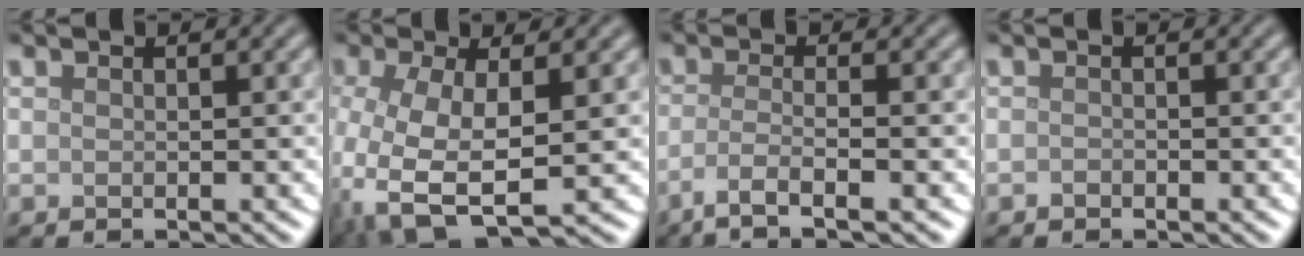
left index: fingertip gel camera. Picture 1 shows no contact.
{"total": 8.3, "force": [-1.8, 3.9, 7.1], "torque": [-0.169, -0.019, -0.033]}
{"total": 3.8, "force": [-2.0, 0.8, 3.1], "torque": [-0.054, -0.004, -0.052]}
{"total": 0.5, "force": [-0.3, 0.3, 0.2], "torque": [-0.003, -0.002, -0.006]}